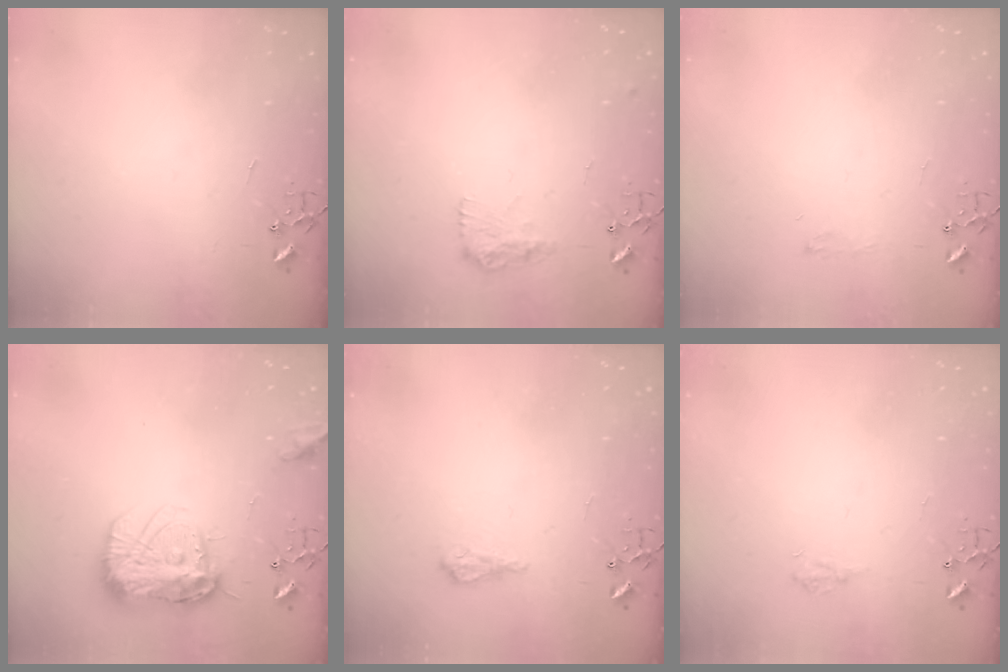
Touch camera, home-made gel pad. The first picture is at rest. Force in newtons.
{"total": 10.2, "press": 10.2, "slide": 0.3}
{"total": 6.1, "press": 6.1, "slide": 0.7}
{"total": 15.5, "press": 15.4, "slide": 1.4}
{"total": 5.5, "press": 5.5, "slide": 0.9}
{"total": 5.9, "press": 5.9, "slide": 0.6}